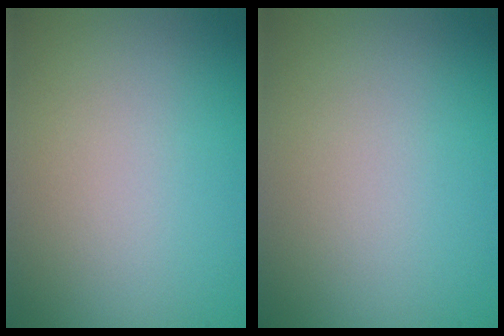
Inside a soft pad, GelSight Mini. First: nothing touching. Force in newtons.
{"total": 0.0}